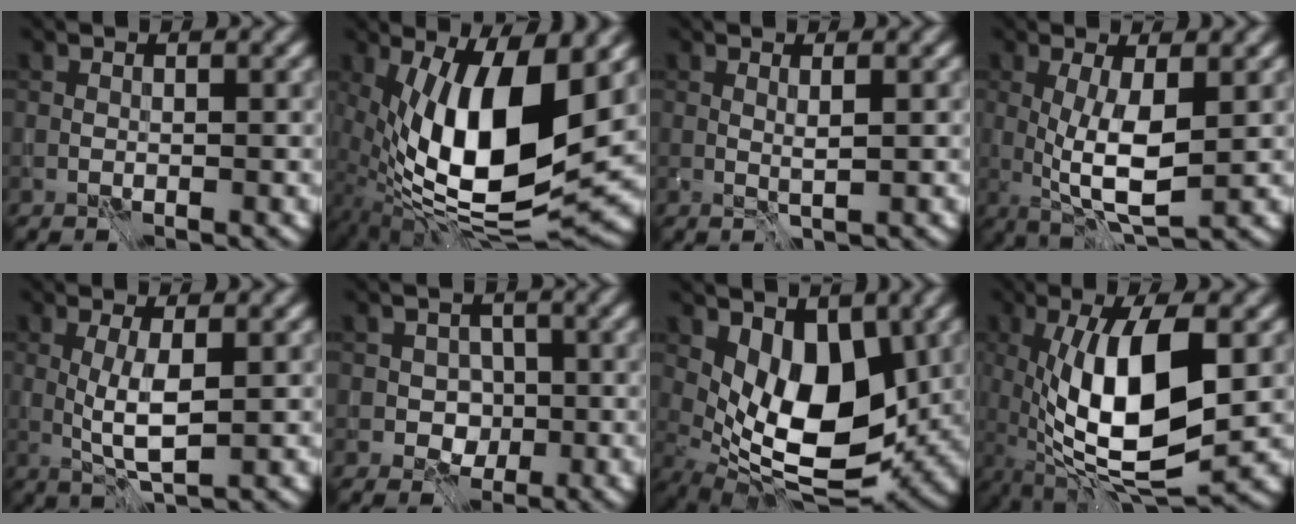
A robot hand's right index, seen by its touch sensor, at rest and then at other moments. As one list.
[{"total": 14.1, "force": [1.3, 5.2, 13.0], "torque": [-0.224, -0.007, 0.017]}, {"total": 0.8, "force": [0.3, -0.3, 0.7], "torque": [-0.013, -0.003, 0.005]}, {"total": 5.5, "force": [0.0, 1.6, 5.3], "torque": [-0.101, -0.011, 0.004]}, {"total": 3.6, "force": [0.0, 0.8, 3.5], "torque": [-0.076, 0.000, 0.000]}, {"total": 3.4, "force": [-0.4, 3.0, 1.4], "torque": [-0.003, 0.002, -0.017]}, {"total": 8.5, "force": [1.3, 4.7, 7.0], "torque": [-0.119, -0.017, 0.024]}, {"total": 11.9, "force": [-0.5, 4.1, 11.2], "torque": [-0.195, -0.005, -0.011]}]